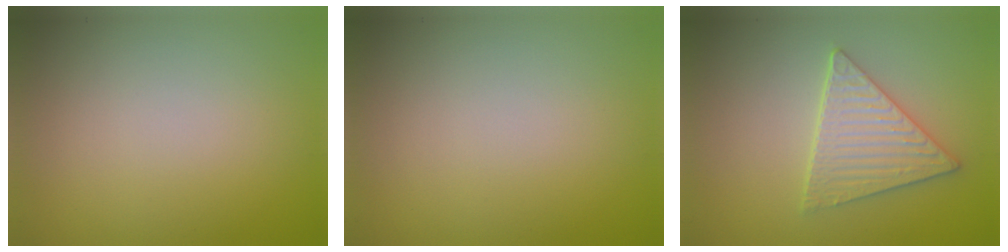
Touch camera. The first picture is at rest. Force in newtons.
{"total": 0.0}
{"total": 4.0, "press": 3.8, "slide": 1.4}